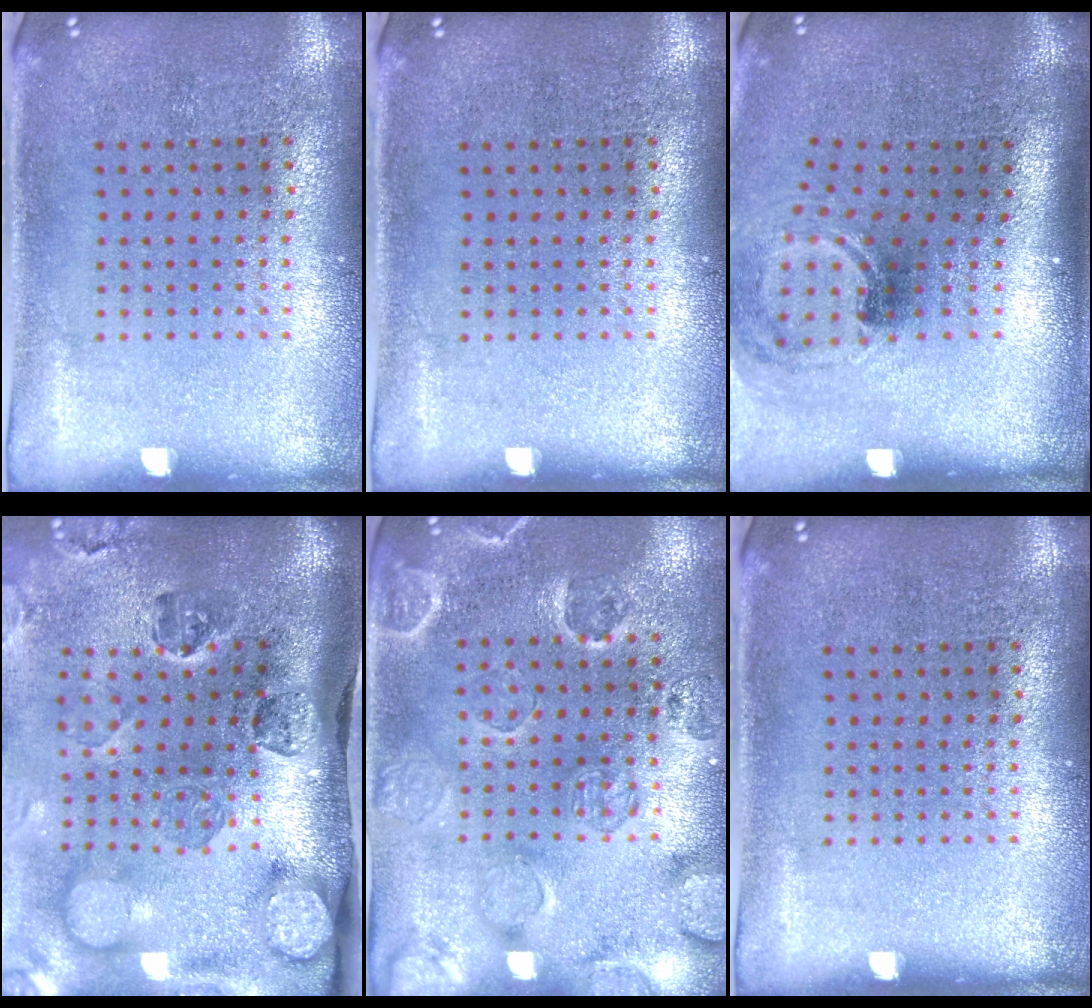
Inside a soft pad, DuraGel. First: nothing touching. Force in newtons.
{"total": 0.0}
{"total": 1.5, "press": 1.2, "slide": 1.0}
{"total": 4.4, "press": 3.2, "slide": 3.1}
{"total": 2.4, "press": 2.1, "slide": 1.1}
{"total": 0.0}